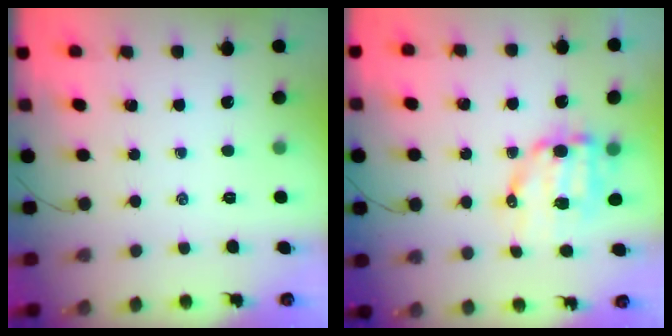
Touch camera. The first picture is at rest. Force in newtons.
{"total": 10.3, "press": 10.1, "slide": 2.0}